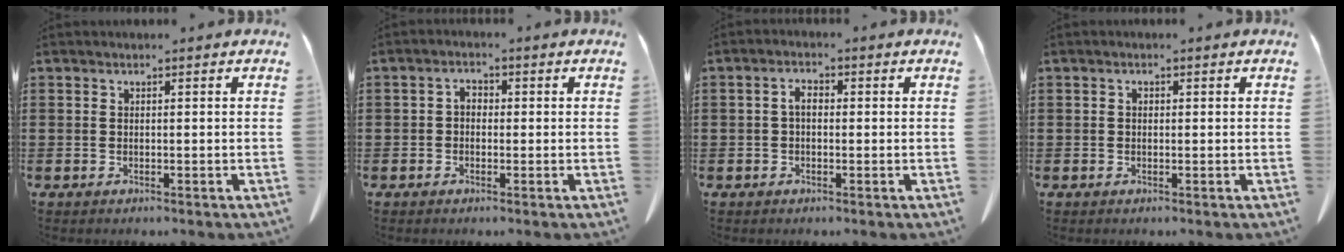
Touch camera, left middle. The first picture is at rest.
{"total": 1.8, "force": [-0.5, 1.2, 1.2], "torque": [-0.026, 0.005, -0.010]}
{"total": 2.5, "force": [0.0, 1.3, 2.2], "torque": [-0.046, 0.006, -0.002]}
{"total": 0.5, "force": [0.0, 0.4, 0.4], "torque": [-0.009, 0.001, 0.001]}